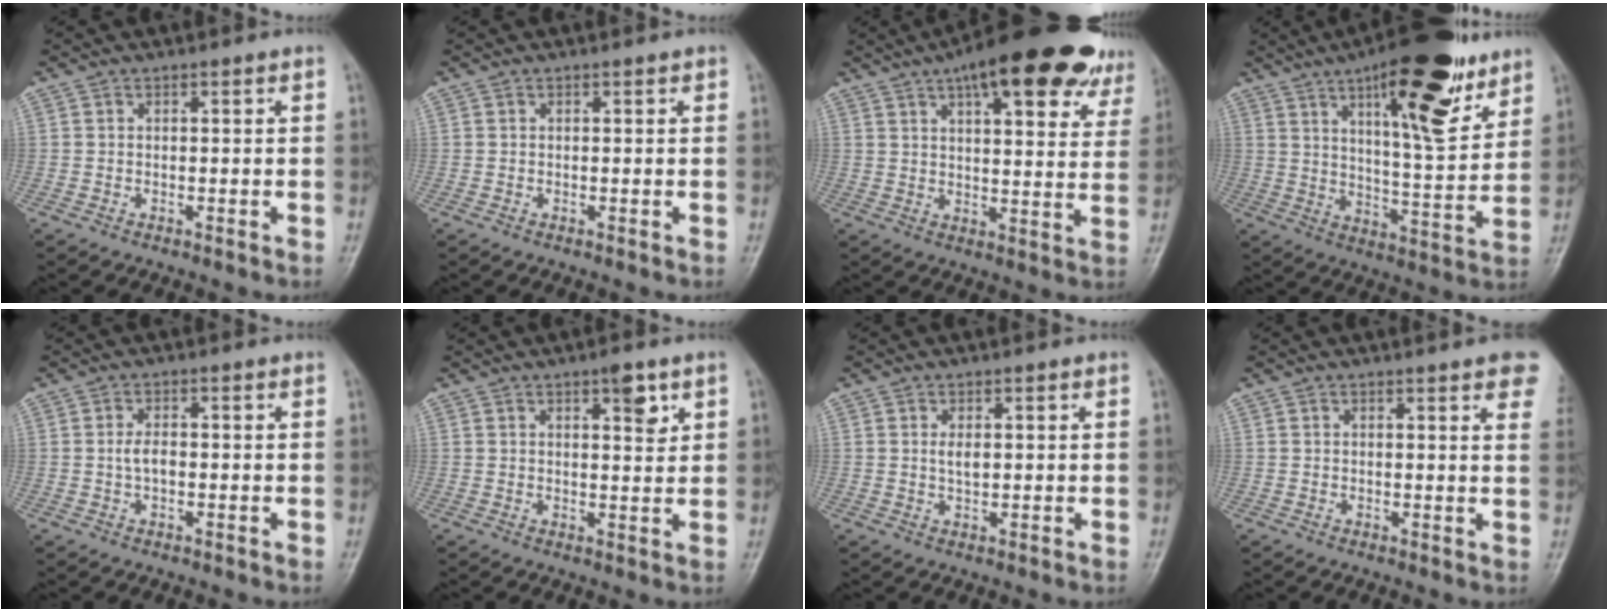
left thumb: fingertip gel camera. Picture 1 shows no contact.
{"total": 0.0}
{"total": 23.3, "force": [14.2, 8.1, 16.5], "torque": [-0.198, -0.011, 0.182]}
{"total": 20.3, "force": [11.8, 6.0, 15.4], "torque": [-0.191, -0.056, 0.182]}
{"total": 2.3, "force": [-0.3, 1.2, 1.9], "torque": [-0.036, 0.006, -0.008]}
{"total": 4.5, "force": [2.4, 1.5, 3.6], "torque": [-0.037, -0.012, 0.034]}
{"total": 2.1, "force": [0.5, 1.0, 1.8], "torque": [-0.024, -0.001, 0.011]}
{"total": 8.2, "force": [5.3, 1.7, 6.1], "torque": [-0.051, -0.009, 0.051]}